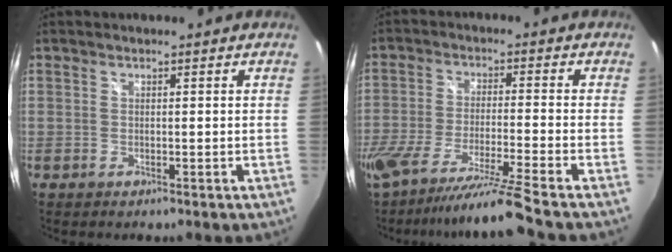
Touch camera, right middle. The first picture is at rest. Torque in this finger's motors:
{"motor_torque": [0.75, -0.74, 0.17, 0.08]}